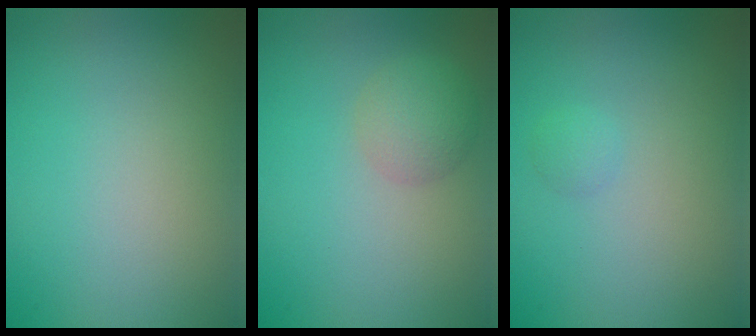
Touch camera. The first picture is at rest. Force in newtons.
{"total": 2.6, "press": 2.6, "slide": 0.0}
{"total": 0.8, "press": 0.8, "slide": 0.0}